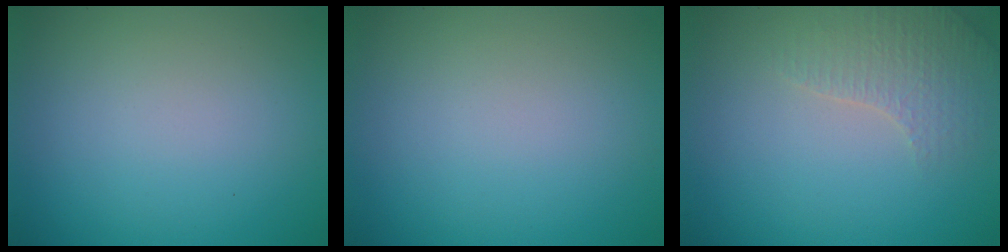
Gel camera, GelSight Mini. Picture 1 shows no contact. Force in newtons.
{"total": 0.0}
{"total": 2.6, "press": 2.5, "slide": 0.5}